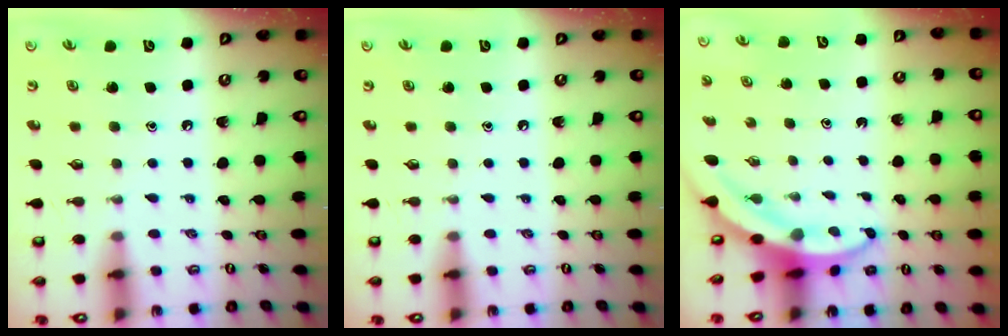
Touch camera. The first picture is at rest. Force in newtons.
{"total": 0.0}
{"total": 3.8, "press": 3.7, "slide": 0.4}